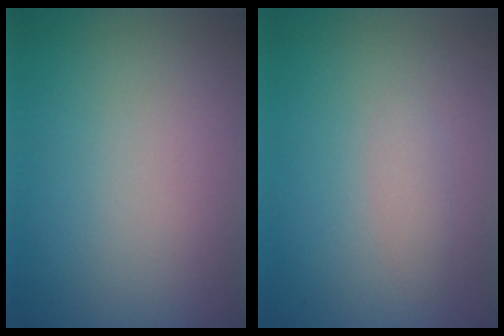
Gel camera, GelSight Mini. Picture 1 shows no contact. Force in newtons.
{"total": 1.0, "press": 1.0, "slide": 0.0}